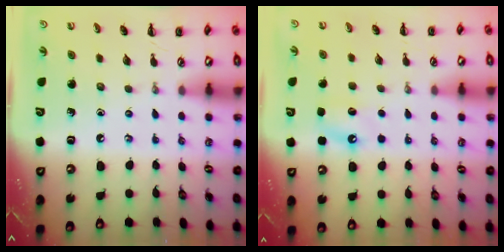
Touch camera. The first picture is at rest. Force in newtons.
{"total": 6.0, "press": 5.8, "slide": 1.6}